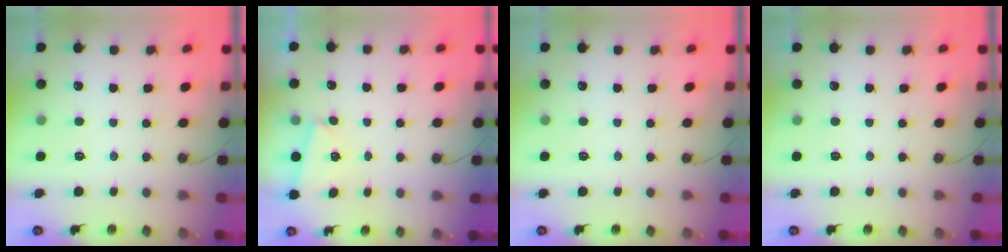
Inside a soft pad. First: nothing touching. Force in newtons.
{"total": 2.1, "press": 1.7, "slide": 1.3}
{"total": 0.0}
{"total": 0.0}